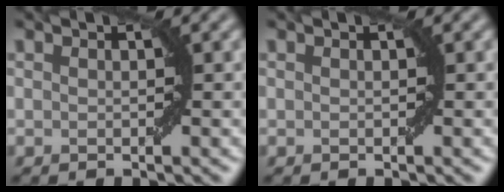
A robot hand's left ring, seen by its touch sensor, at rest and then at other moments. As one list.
[{"total": 0.0}]